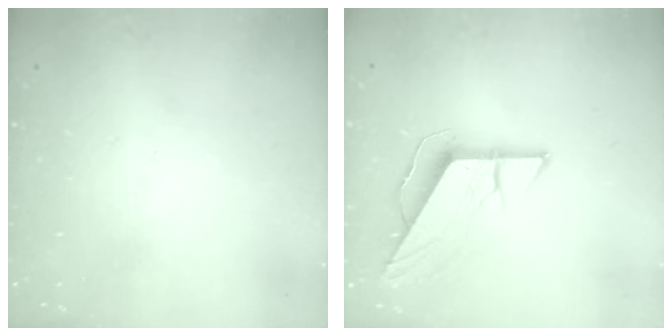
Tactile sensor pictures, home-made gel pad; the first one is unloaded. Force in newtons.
{"total": 9.1, "press": 9.1, "slide": 0.7}